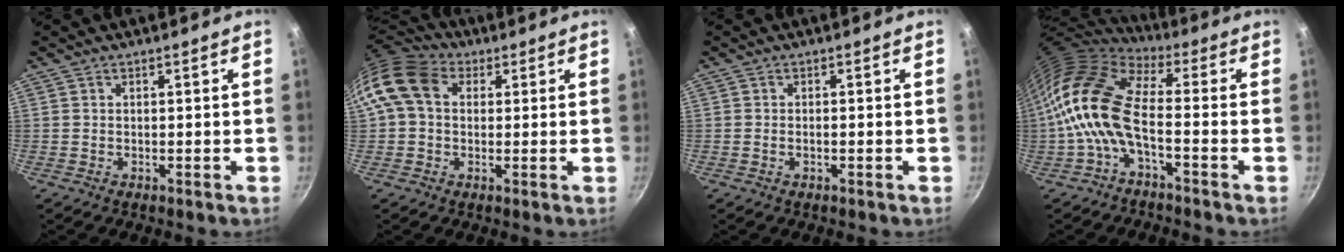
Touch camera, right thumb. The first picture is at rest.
{"total": 12.0, "force": [2.6, 9.1, 7.4], "torque": [-0.128, 0.023, 0.028]}
{"total": 0.7, "force": [-0.3, 0.3, 0.6], "torque": [-0.014, 0.004, -0.008]}
{"total": 14.0, "force": [-2.7, 6.4, 12.2], "torque": [-0.231, 0.026, -0.068]}